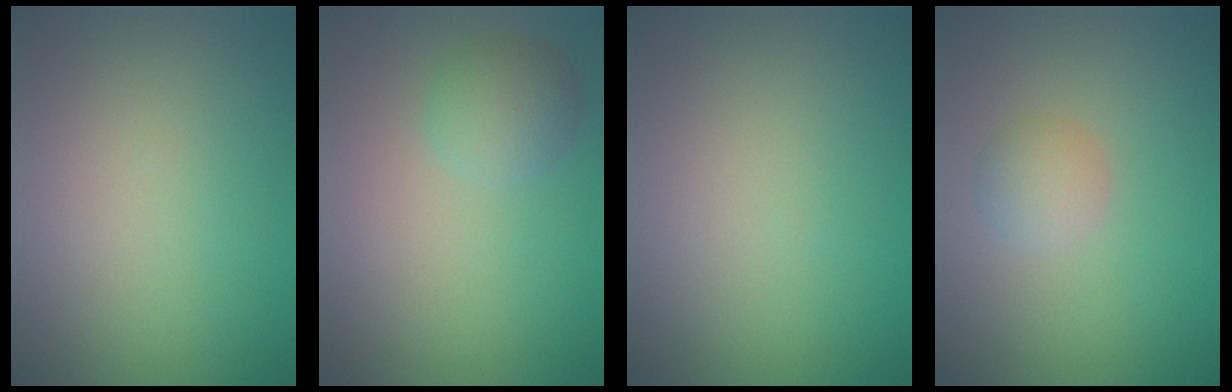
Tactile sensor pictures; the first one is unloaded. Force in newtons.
{"total": 2.5, "press": 2.5, "slide": 0.2}
{"total": 0.0}
{"total": 1.8, "press": 1.8, "slide": 0.1}